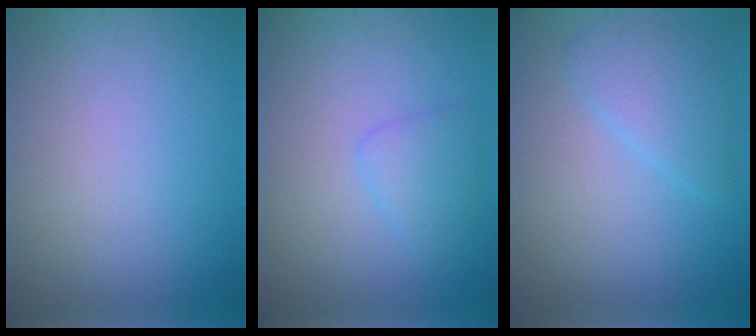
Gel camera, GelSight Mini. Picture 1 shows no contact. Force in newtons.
{"total": 1.8, "press": 1.8, "slide": 0.1}
{"total": 2.7, "press": 2.7, "slide": 0.1}